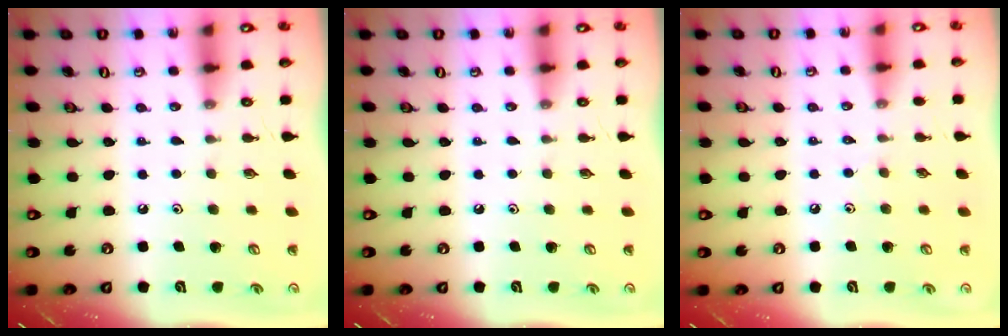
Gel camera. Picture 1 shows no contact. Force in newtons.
{"total": 0.0}
{"total": 2.4, "press": 2.3, "slide": 0.5}